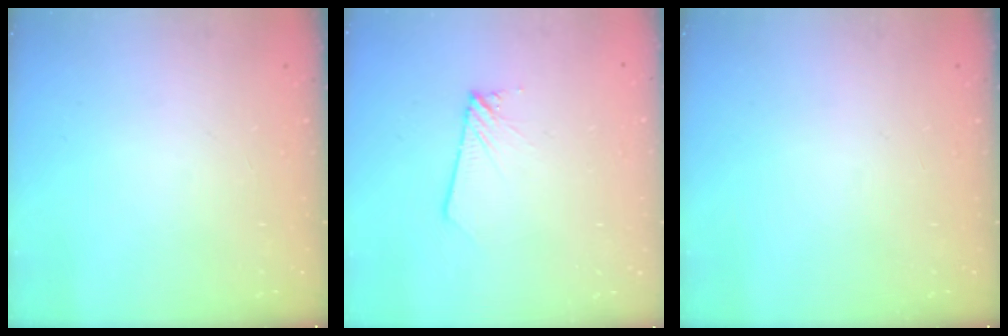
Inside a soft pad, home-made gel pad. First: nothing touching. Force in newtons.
{"total": 1.6, "press": 1.6, "slide": 0.1}
{"total": 0.0}